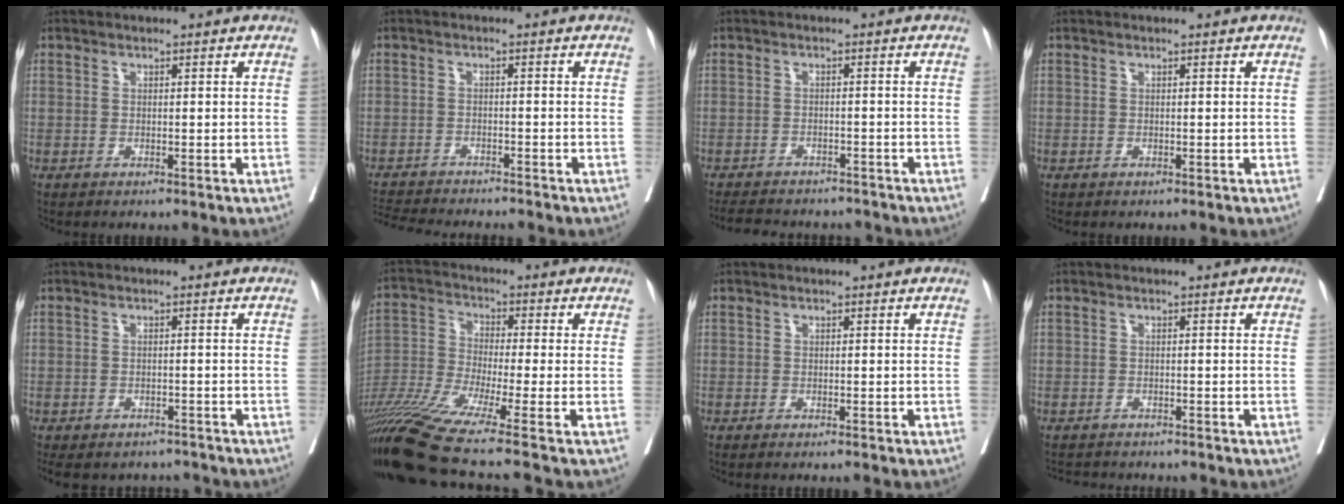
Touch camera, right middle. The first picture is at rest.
{"total": 10.8, "force": [-10.0, 0.7, 3.9], "torque": [-0.056, -0.010, -0.145]}
{"total": 11.8, "force": [-10.7, 3.2, 3.8], "torque": [-0.075, 0.000, -0.137]}
{"total": 0.0}
{"total": 10.6, "force": [-9.3, 4.4, 2.9], "torque": [-0.074, 0.001, -0.114]}
{"total": 15.8, "force": [-11.9, -2.1, 10.2], "torque": [-0.213, -0.034, -0.217]}
{"total": 2.6, "force": [-2.2, -0.3, 1.3], "torque": [-0.013, 0.002, -0.027]}
{"total": 5.7, "force": [-5.3, 1.3, 1.6], "torque": [-0.023, -0.001, -0.074]}